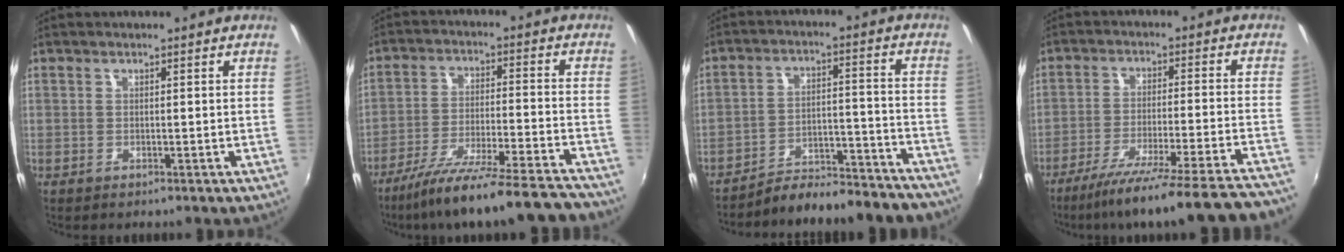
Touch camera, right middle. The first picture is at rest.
{"total": 21.3, "force": [-18.8, 1.3, 9.9], "torque": [-0.172, -0.049, -0.282]}
{"total": 17.9, "force": [-16.8, 3.5, 5.0], "torque": [-0.084, 0.018, -0.222]}
{"total": 25.6, "force": [-23.2, -1.7, 10.7], "torque": [-0.166, -0.071, -0.338]}